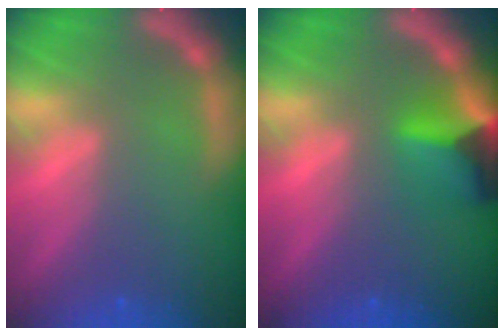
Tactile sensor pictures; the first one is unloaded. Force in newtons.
{"total": 5.4}